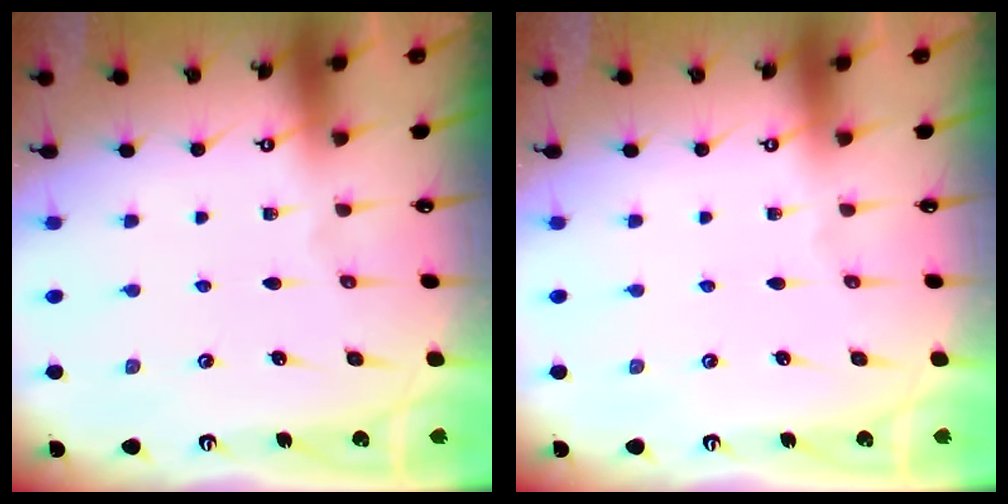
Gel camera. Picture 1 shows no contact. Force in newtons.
{"total": 0.0}